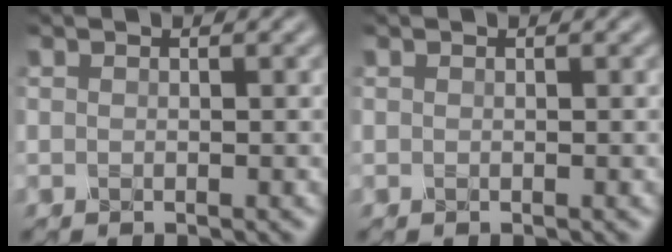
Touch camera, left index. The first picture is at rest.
{"total": 0.0}